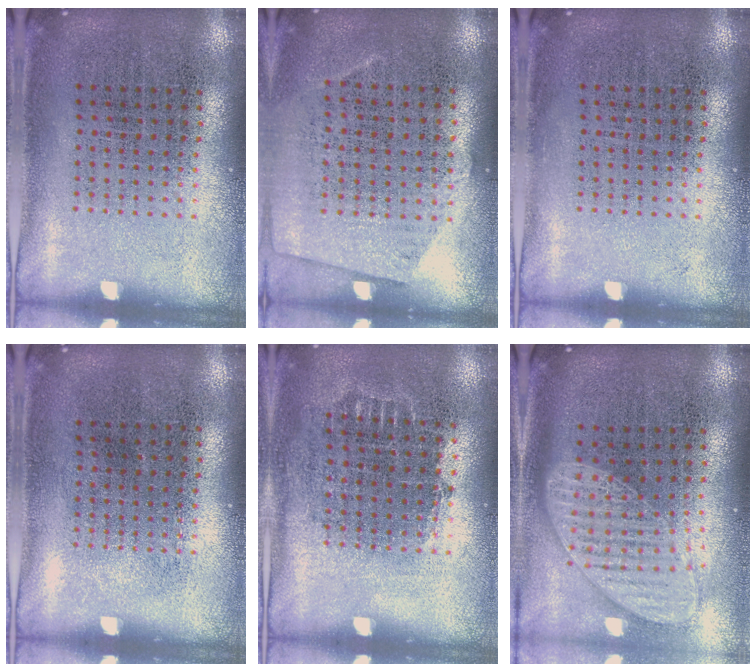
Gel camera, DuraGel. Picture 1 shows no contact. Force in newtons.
{"total": 0.6, "press": 0.2, "slide": 0.6}
{"total": 0.0}
{"total": 0.0}
{"total": 0.7, "press": 0.6, "slide": 0.3}
{"total": 1.8, "press": 1.5, "slide": 1.0}